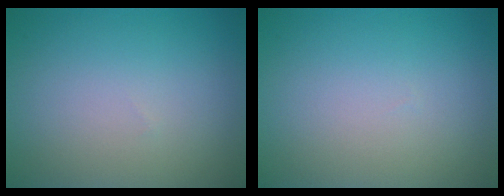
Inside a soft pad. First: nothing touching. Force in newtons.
{"total": 0.0}